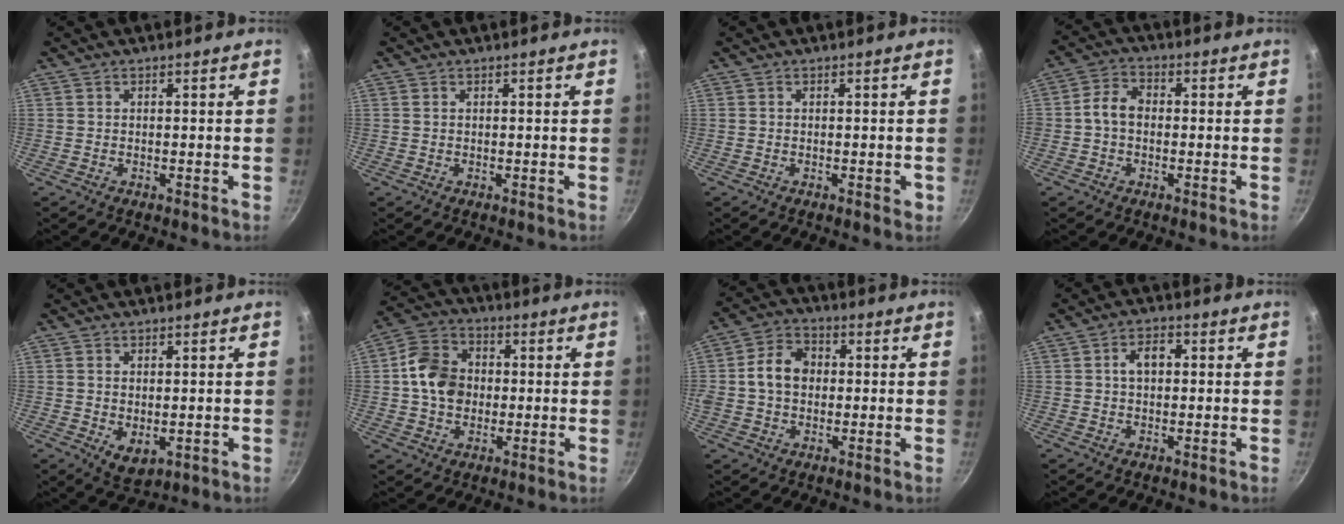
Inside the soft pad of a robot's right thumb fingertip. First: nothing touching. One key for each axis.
{"total": 0.0}
{"total": 1.3, "fx": -0.3, "fy": 0.7, "fz": 1.1, "tx": -0.010, "ty": 0.002, "tz": -0.005}
{"total": 5.2, "fx": -0.4, "fy": 3.9, "fz": 3.5, "tx": -0.054, "ty": 0.021, "tz": -0.020}
{"total": 4.7, "fx": -0.2, "fy": 3.0, "fz": 3.7, "tx": -0.058, "ty": -0.016, "tz": 0.004}
{"total": 10.7, "fx": 0.2, "fy": 8.7, "fz": 6.3, "tx": -0.091, "ty": 0.016, "tz": -0.011}
{"total": 6.2, "fx": 0.1, "fy": 5.0, "fz": 3.7, "tx": -0.043, "ty": 0.015, "tz": -0.009}
{"total": 4.3, "fx": 0.6, "fy": 2.8, "fz": 3.2, "tx": -0.038, "ty": 0.013, "tz": 0.004}